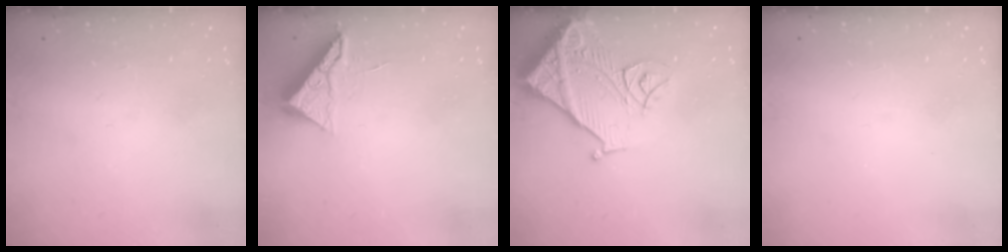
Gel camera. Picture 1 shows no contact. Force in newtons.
{"total": 6.0, "press": 5.9, "slide": 0.6}
{"total": 15.0, "press": 14.9, "slide": 1.9}
{"total": 1.5, "press": 1.5, "slide": 0.1}